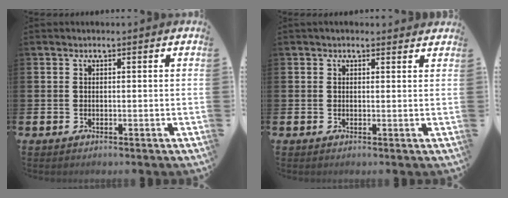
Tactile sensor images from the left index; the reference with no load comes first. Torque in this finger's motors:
{"motor_torque": [1.02, -1.11, 0.18, 0.02]}